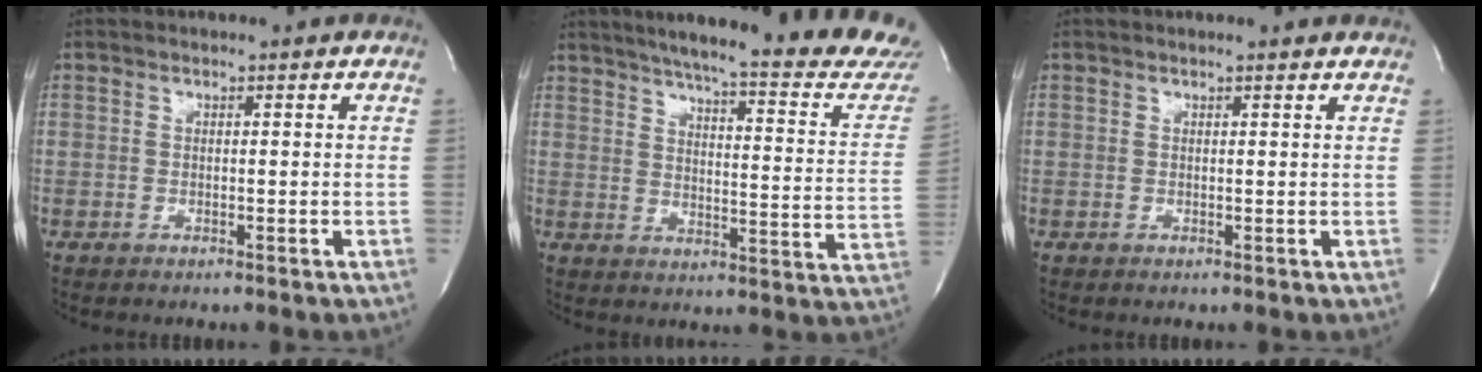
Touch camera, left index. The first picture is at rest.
{"total": 27.6, "force": [24.9, 1.2, 11.8], "torque": [-0.181, -0.096, 0.300]}
{"total": 2.4, "force": [2.3, 0.1, 0.6], "torque": [-0.014, 0.002, 0.017]}